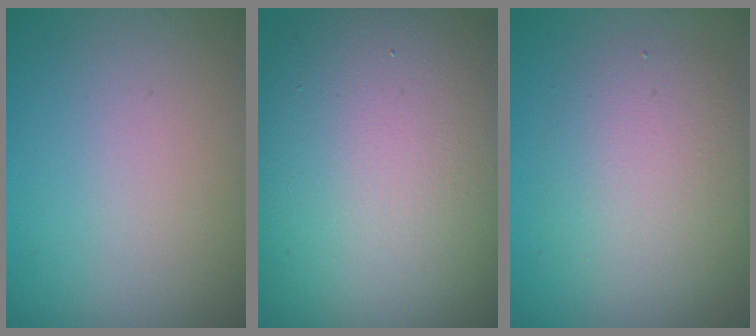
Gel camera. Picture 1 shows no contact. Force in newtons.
{"total": 16.6, "press": 16.6, "slide": 0.4}
{"total": 4.8, "press": 4.8, "slide": 0.2}